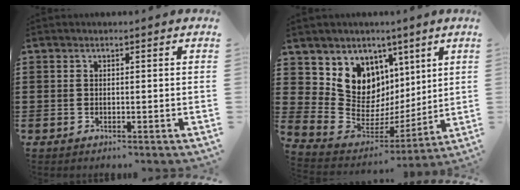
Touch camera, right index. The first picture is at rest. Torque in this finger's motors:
{"motor_torque": [1.12, 1.02, 0.58, 0.14]}